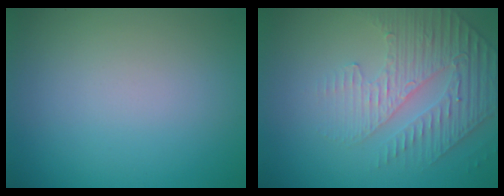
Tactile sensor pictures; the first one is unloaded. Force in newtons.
{"total": 4.7, "press": 3.3, "slide": 3.4}